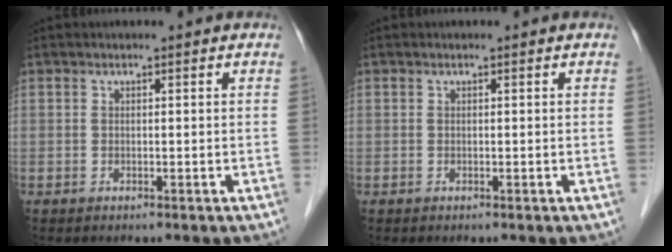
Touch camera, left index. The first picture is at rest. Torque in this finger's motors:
{"motor_torque": [-0.13, -0.04, 0.03, 0.01]}